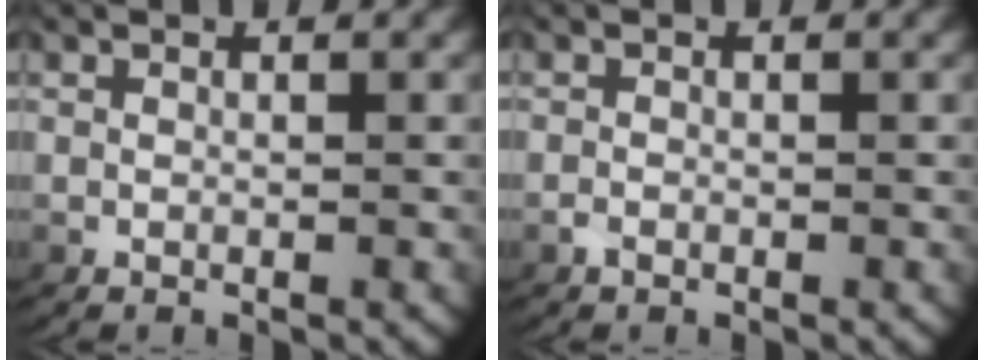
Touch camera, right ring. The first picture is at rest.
{"total": 0.7, "force": [-0.6, 0.2, 0.3], "torque": [-0.011, -0.005, -0.009]}